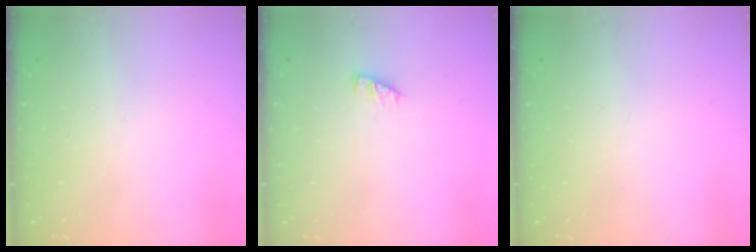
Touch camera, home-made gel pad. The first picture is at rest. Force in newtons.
{"total": 2.0, "press": 2.0, "slide": 0.3}
{"total": 0.0}